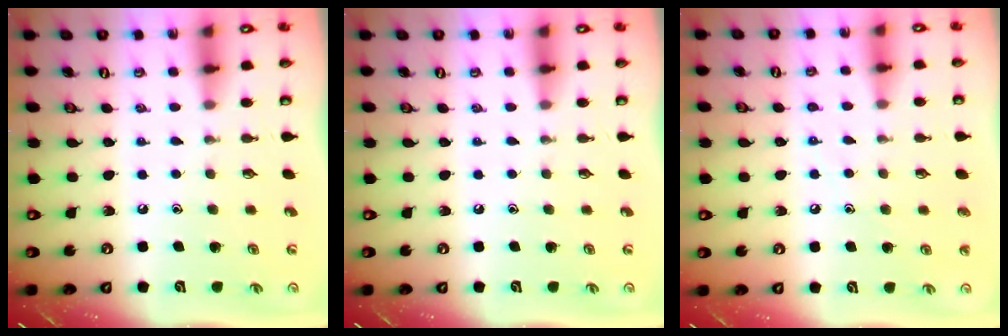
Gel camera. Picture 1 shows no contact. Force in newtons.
{"total": 0.0}
{"total": 6.7, "press": 6.7, "slide": 0.4}